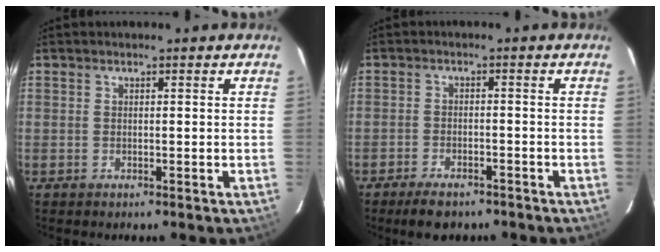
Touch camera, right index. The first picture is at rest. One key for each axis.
{"total": 6.3, "fx": -5.1, "fy": 2.5, "fz": 2.8, "tx": -0.068, "ty": -0.003, "tz": -0.078}